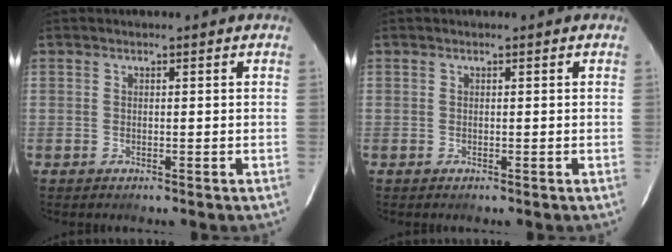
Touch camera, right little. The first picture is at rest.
{"total": 0.0}